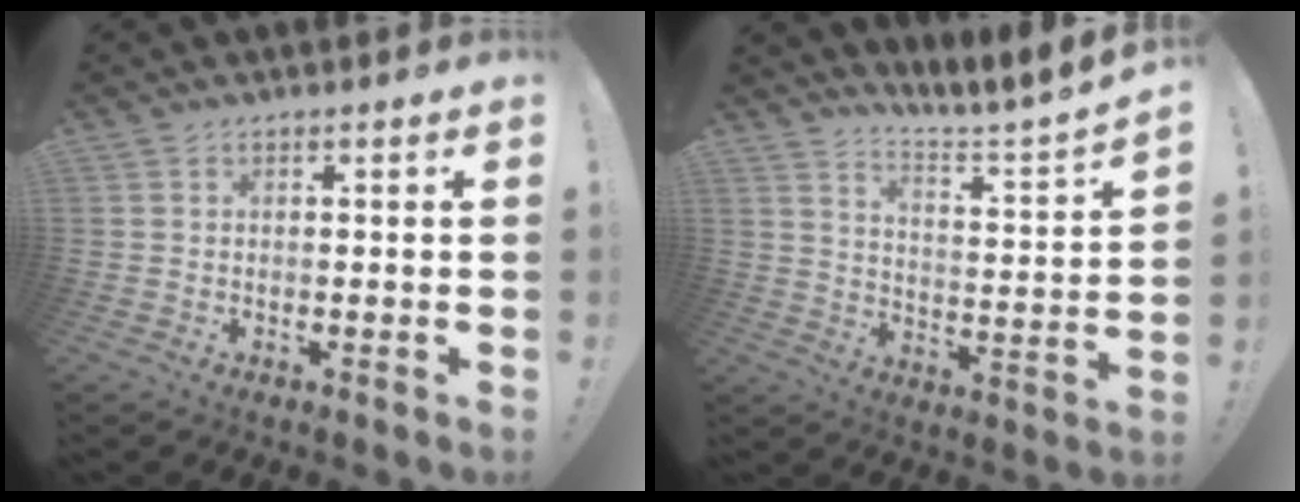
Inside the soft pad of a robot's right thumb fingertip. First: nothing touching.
{"total": 6.1, "force": [4.8, -0.3, 3.8], "torque": [-0.056, -0.064, 0.068]}